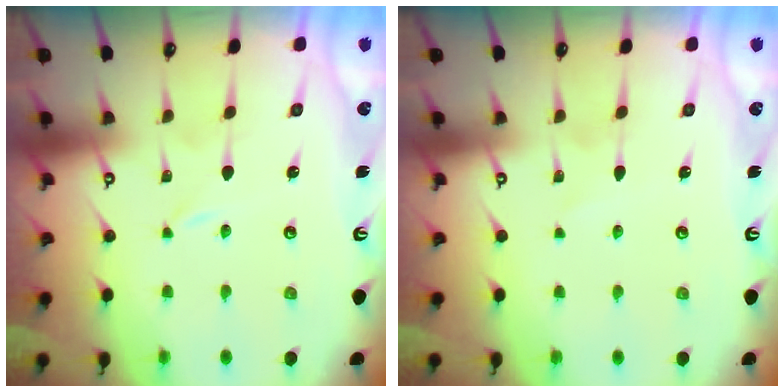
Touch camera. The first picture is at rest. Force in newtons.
{"total": 2.2, "press": 2.2, "slide": 0.2}